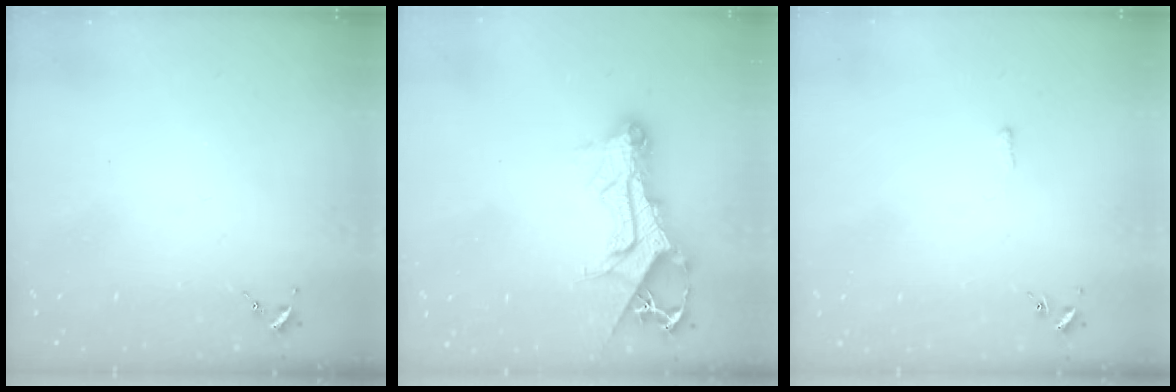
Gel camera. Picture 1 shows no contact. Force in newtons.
{"total": 13.9, "press": 13.9, "slide": 1.4}
{"total": 2.7, "press": 2.7, "slide": 0.5}